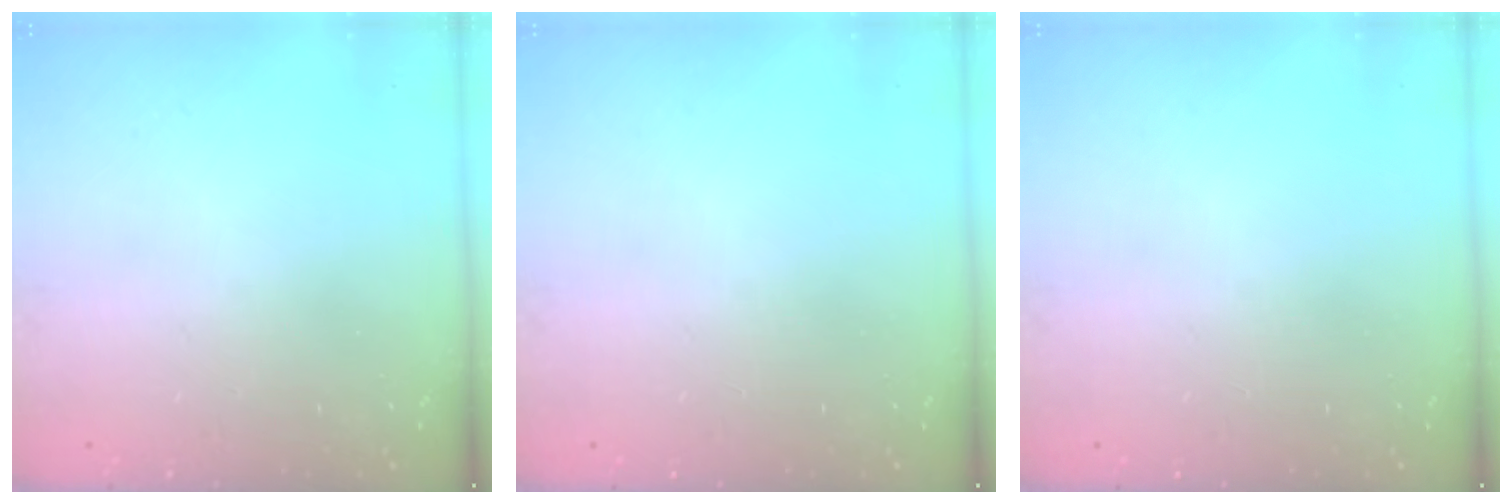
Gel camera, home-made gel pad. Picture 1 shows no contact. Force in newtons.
{"total": 0.0}
{"total": 0.0}